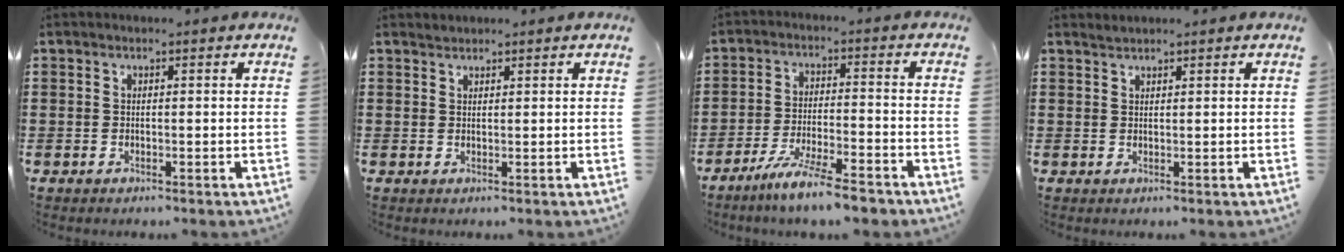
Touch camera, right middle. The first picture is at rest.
{"total": 0.8, "force": [0.7, 0.2, -0.2], "torque": [0.002, -0.001, 0.015]}
{"total": 7.7, "force": [-6.4, 0.2, 4.3], "torque": [-0.084, -0.007, -0.120]}
{"total": 0.8, "force": [0.8, -0.1, -0.1], "torque": [0.000, -0.002, 0.016]}